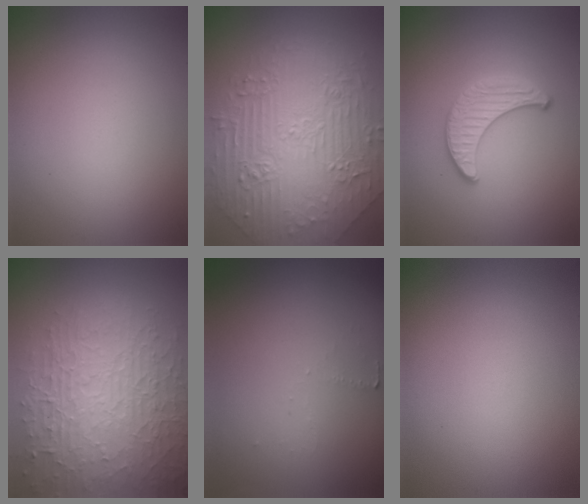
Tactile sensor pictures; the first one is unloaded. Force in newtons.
{"total": 6.9, "press": 6.0, "slide": 3.5}
{"total": 2.4, "press": 2.4, "slide": 0.1}
{"total": 8.6, "press": 6.1, "slide": 6.1}
{"total": 0.9, "press": 0.8, "slide": 0.3}
{"total": 0.0}